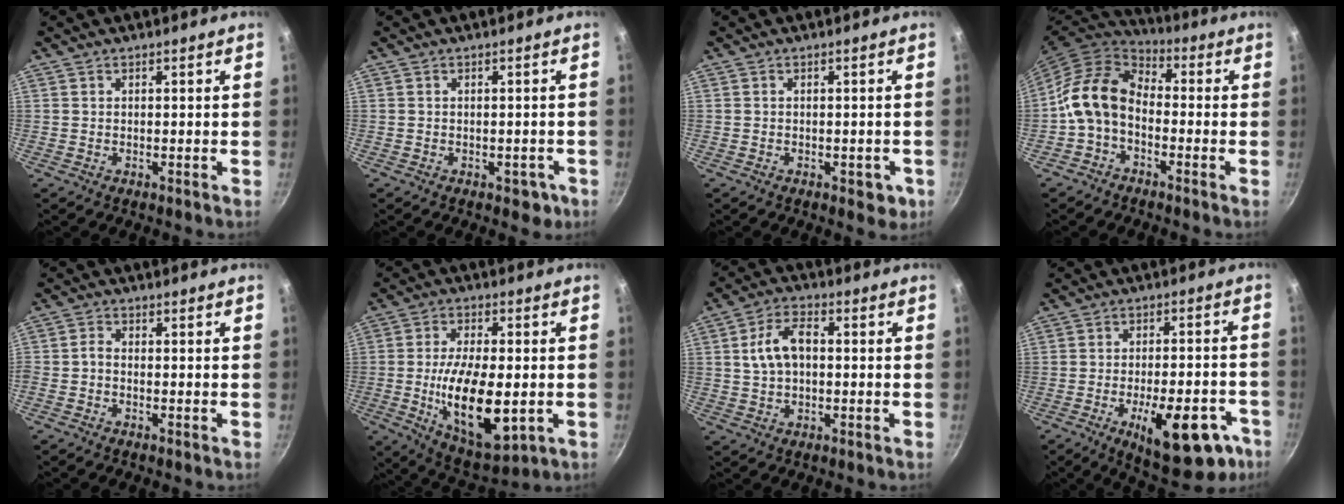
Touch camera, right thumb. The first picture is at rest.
{"total": 2.5, "force": [-1.2, 1.7, 1.3], "torque": [0.001, 0.007, -0.012]}
{"total": 2.9, "force": [-1.2, 1.6, 2.0], "torque": [-0.009, 0.003, -0.012]}
{"total": 11.7, "force": [-2.5, 7.8, 8.3], "torque": [-0.151, 0.049, -0.064]}
{"total": 1.9, "force": [-0.9, 0.9, 1.4], "torque": [-0.030, 0.004, -0.025]}
{"total": 16.8, "force": [-2.9, 7.5, 14.7], "torque": [-0.244, -0.009, -0.035]}
{"total": 7.8, "force": [0.7, 4.7, 6.2], "torque": [-0.115, 0.021, 0.009]}
{"total": 16.9, "force": [-8.0, 6.6, 13.4], "torque": [-0.160, 0.035, -0.103]}